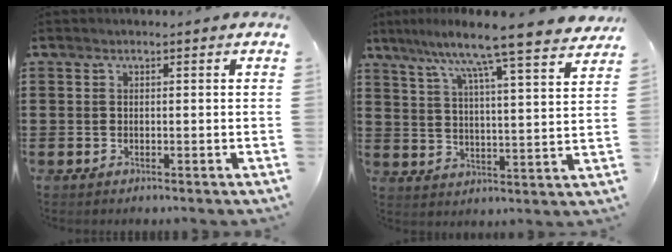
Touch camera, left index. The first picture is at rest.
{"total": 9.1, "force": [7.8, -1.0, 4.5], "torque": [-0.110, -0.053, 0.125]}